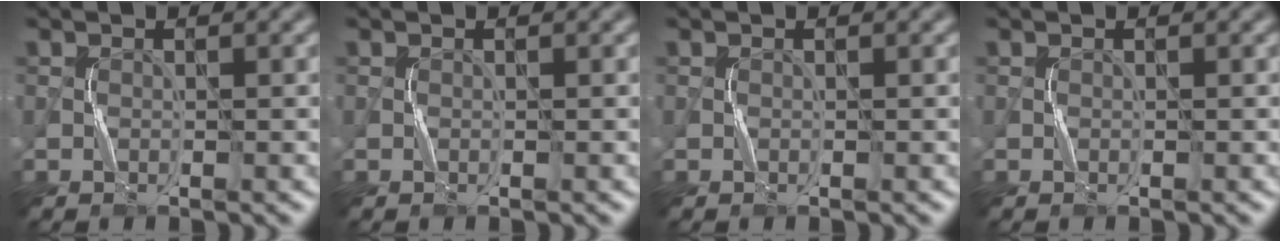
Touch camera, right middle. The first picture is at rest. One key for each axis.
{"total": 0.0}
{"total": 0.0}
{"total": 0.0}